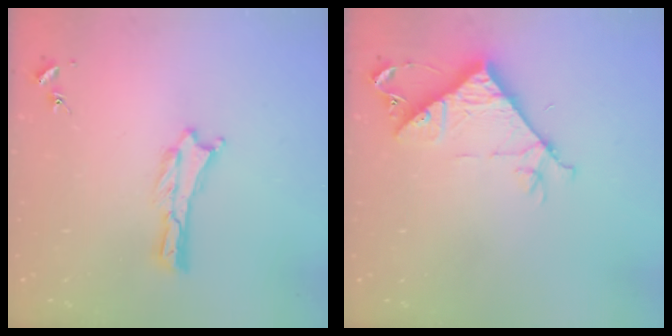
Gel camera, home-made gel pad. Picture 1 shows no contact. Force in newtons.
{"total": 8.3, "press": 8.3, "slide": 0.8}